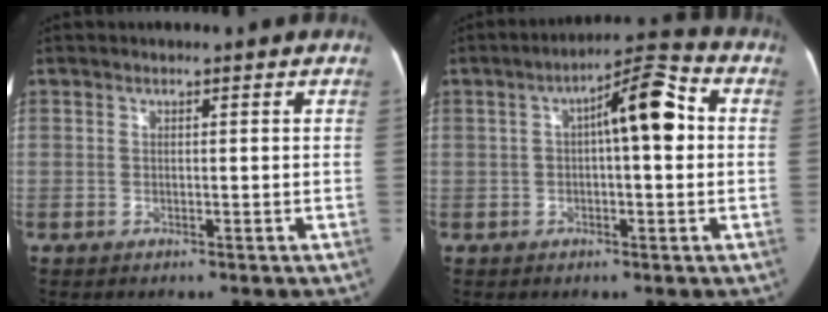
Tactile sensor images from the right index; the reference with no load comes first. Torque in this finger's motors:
{"motor_torque": [0.48, 0.23, 0.23, 0.07]}